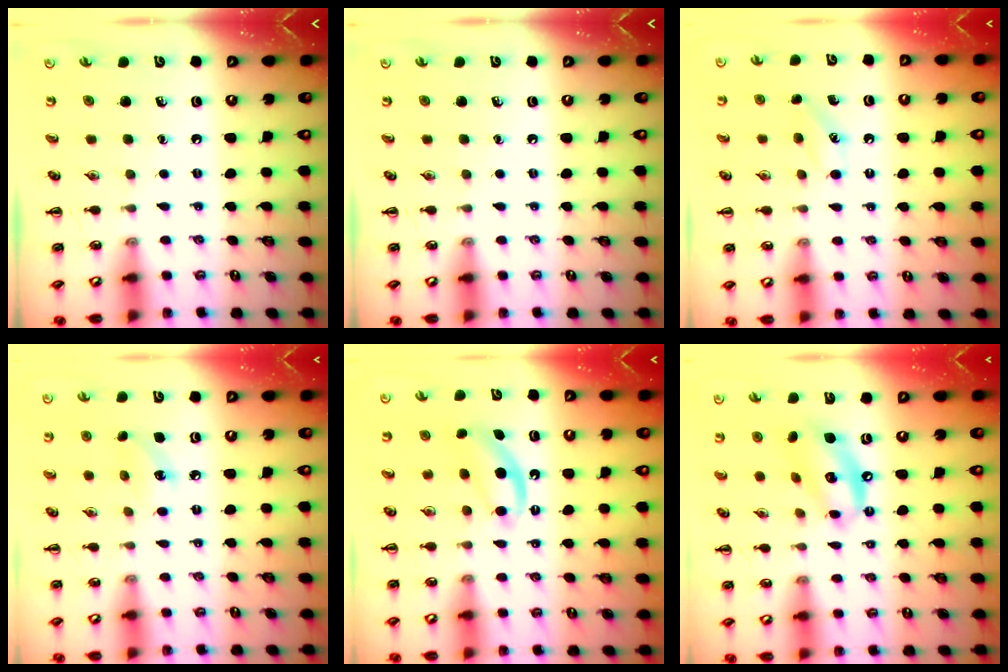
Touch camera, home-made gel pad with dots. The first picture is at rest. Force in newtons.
{"total": 0.0}
{"total": 7.5, "press": 7.2, "slide": 1.9}
{"total": 6.3, "press": 6.1, "slide": 1.7}
{"total": 5.3, "press": 5.0, "slide": 1.6}
{"total": 12.5, "press": 12.3, "slide": 2.2}